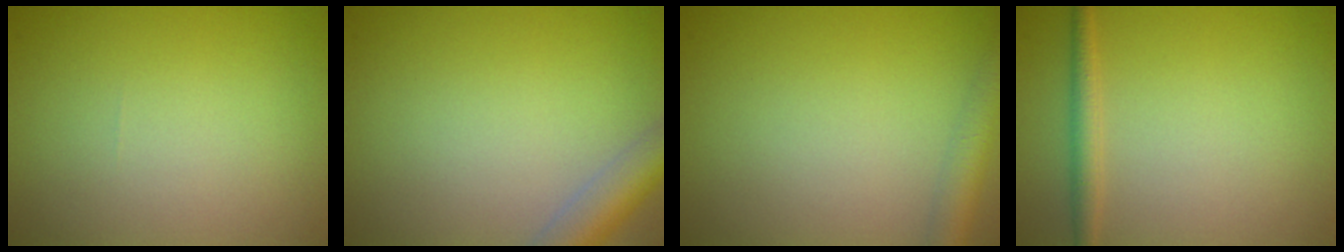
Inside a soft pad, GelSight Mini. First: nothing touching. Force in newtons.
{"total": 3.9, "press": 3.8, "slide": 0.3}
{"total": 2.9, "press": 2.9, "slide": 0.1}
{"total": 1.8, "press": 1.8, "slide": 0.1}